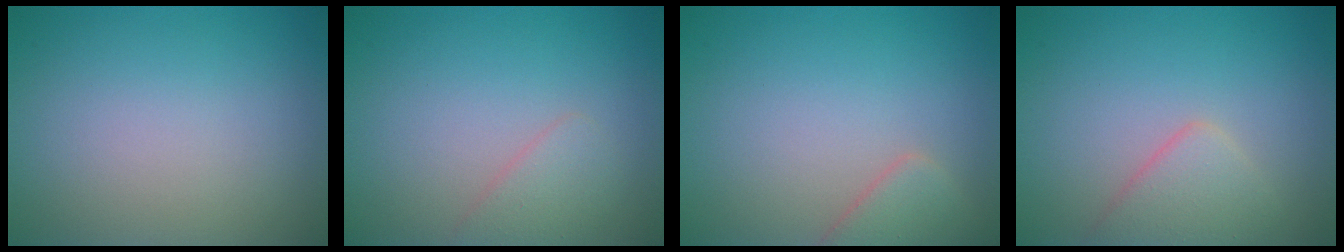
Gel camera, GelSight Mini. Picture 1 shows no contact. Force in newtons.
{"total": 1.6, "press": 1.6, "slide": 0.0}
{"total": 2.4, "press": 2.4, "slide": 0.2}
{"total": 2.7, "press": 2.7, "slide": 0.1}